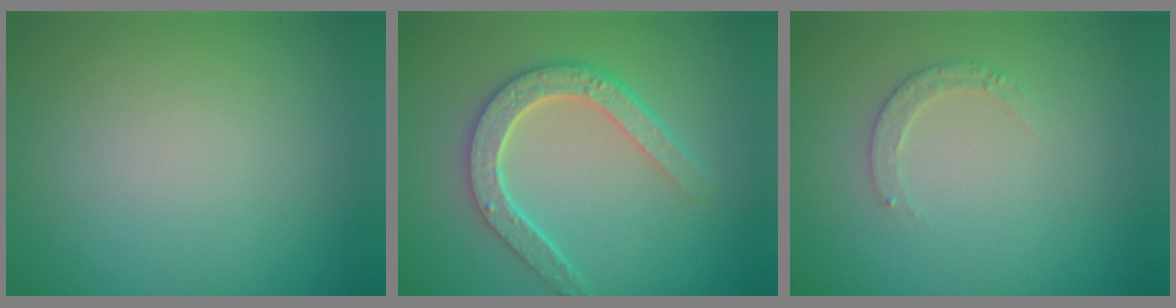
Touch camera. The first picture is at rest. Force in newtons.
{"total": 4.7, "press": 3.7, "slide": 2.9}
{"total": 1.5, "press": 1.5, "slide": 0.2}